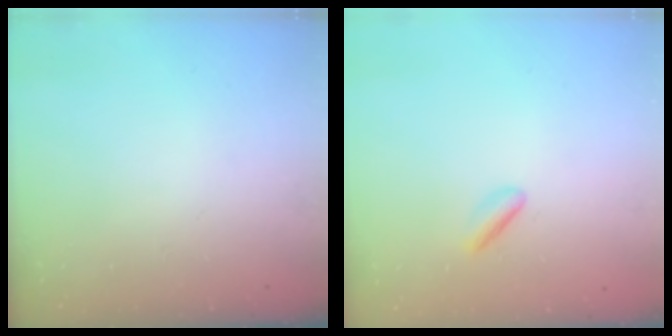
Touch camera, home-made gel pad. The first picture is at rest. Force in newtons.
{"total": 2.2, "press": 1.8, "slide": 1.3}